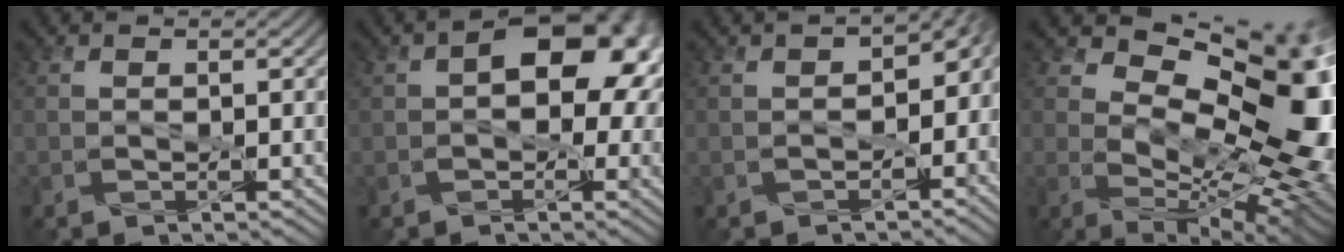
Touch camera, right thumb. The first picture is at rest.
{"total": 9.3, "force": [0.7, 5.9, 7.1], "torque": [-0.088, 0.003, 0.003]}
{"total": 6.7, "force": [-1.3, 4.6, 4.7], "torque": [-0.044, -0.012, -0.011]}
{"total": 16.4, "force": [3.7, 9.5, 12.9], "torque": [-0.190, -0.003, 0.065]}